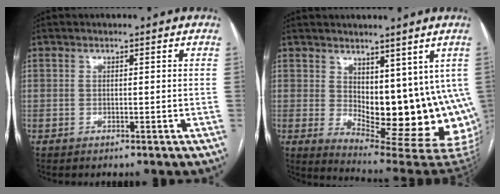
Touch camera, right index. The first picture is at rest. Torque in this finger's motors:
{"motor_torque": [2.01, 0.13, 0.46, 0.07]}